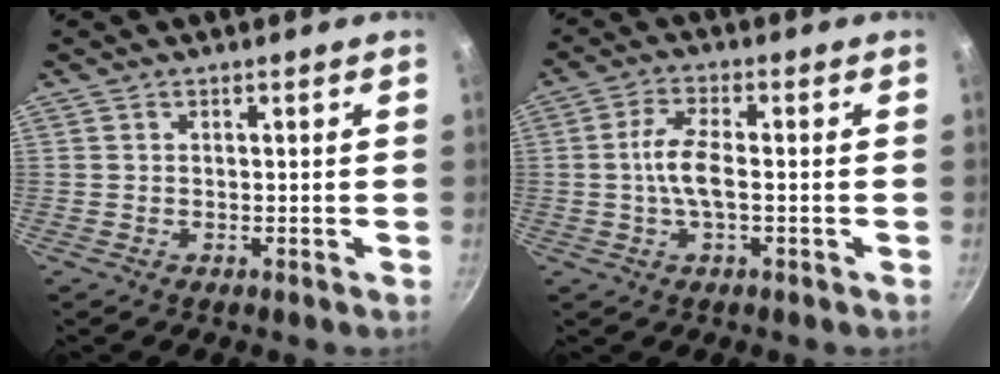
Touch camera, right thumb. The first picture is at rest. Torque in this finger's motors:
{"motor_torque": [-0.43, 0.52, 0.89, -0.02, 0.19]}